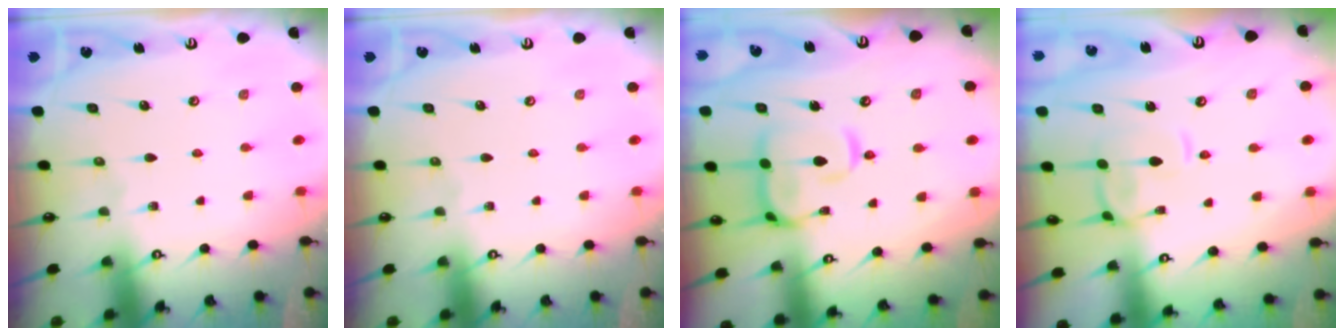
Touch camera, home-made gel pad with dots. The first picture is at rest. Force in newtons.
{"total": 0.0}
{"total": 8.9, "press": 8.8, "slide": 1.7}
{"total": 2.1, "press": 2.0, "slide": 0.7}